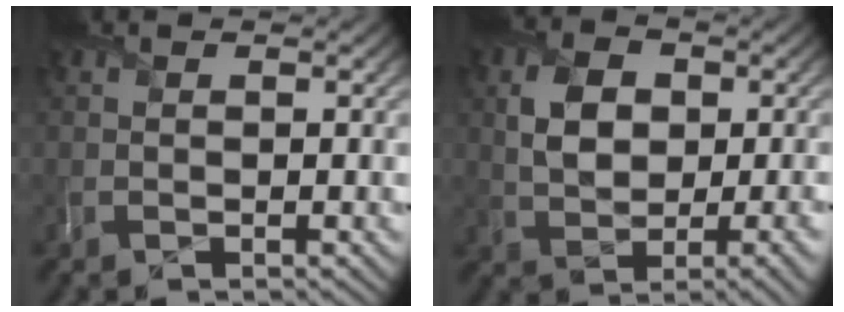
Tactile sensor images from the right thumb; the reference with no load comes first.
{"total": 7.7, "force": [0.8, 5.0, 5.8], "torque": [-0.104, 0.002, 0.010]}